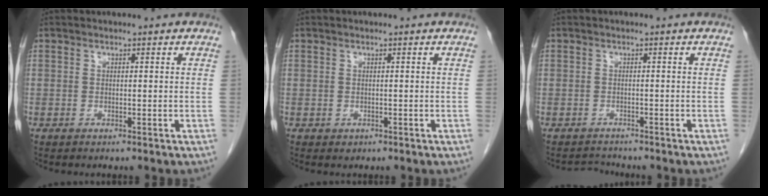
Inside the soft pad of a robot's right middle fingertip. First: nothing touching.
{"total": 0.5, "force": [-0.2, 0.5, 0.1], "torque": [-0.006, 0.002, 0.003]}
{"total": 1.9, "force": [-1.7, 0.3, -0.6], "torque": [0.007, -0.009, -0.029]}